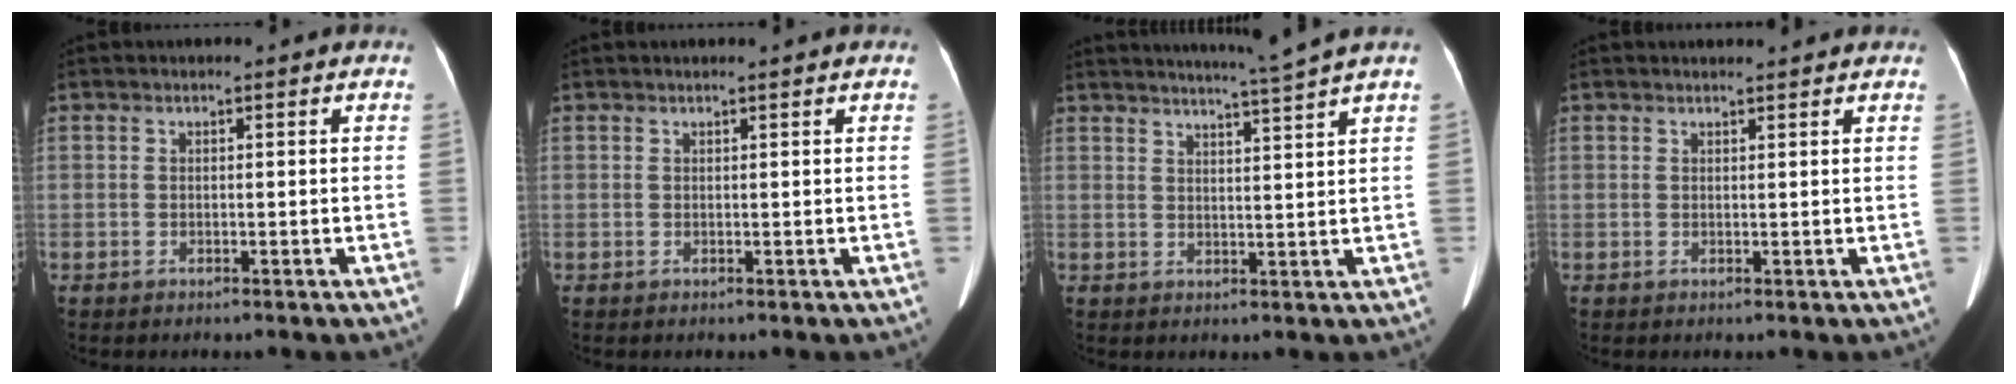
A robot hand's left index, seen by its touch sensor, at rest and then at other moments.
{"total": 1.7, "force": [1.5, -0.1, 0.7], "torque": [-0.009, 0.017, 0.023]}
{"total": 7.5, "force": [6.6, -2.3, 2.8], "torque": [-0.042, -0.014, 0.094]}
{"total": 3.4, "force": [3.3, 0.3, 0.8], "torque": [-0.014, 0.013, 0.039]}